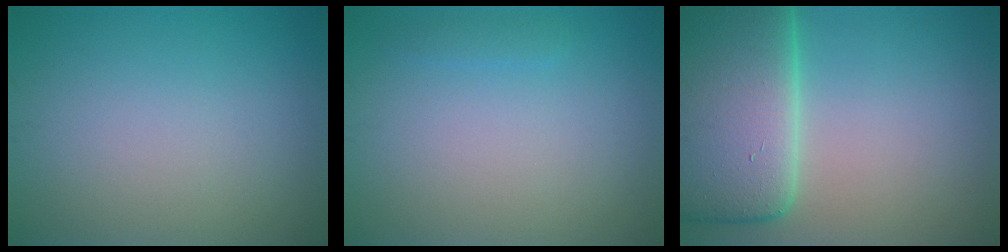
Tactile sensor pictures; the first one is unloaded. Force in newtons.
{"total": 0.7, "press": 0.7, "slide": 0.1}
{"total": 12.4, "press": 12.3, "slide": 1.2}